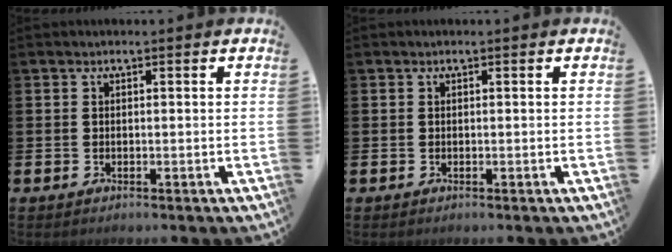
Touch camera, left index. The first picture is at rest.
{"total": 0.0}